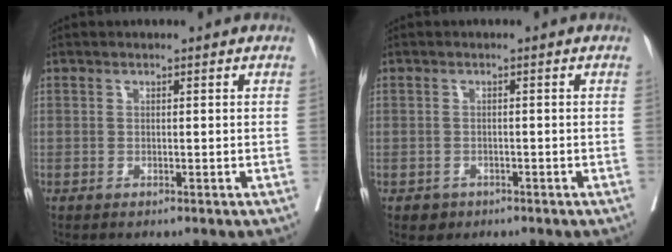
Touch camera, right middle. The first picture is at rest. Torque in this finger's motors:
{"motor_torque": [0.21, -0.02, 0.03, 0.00]}